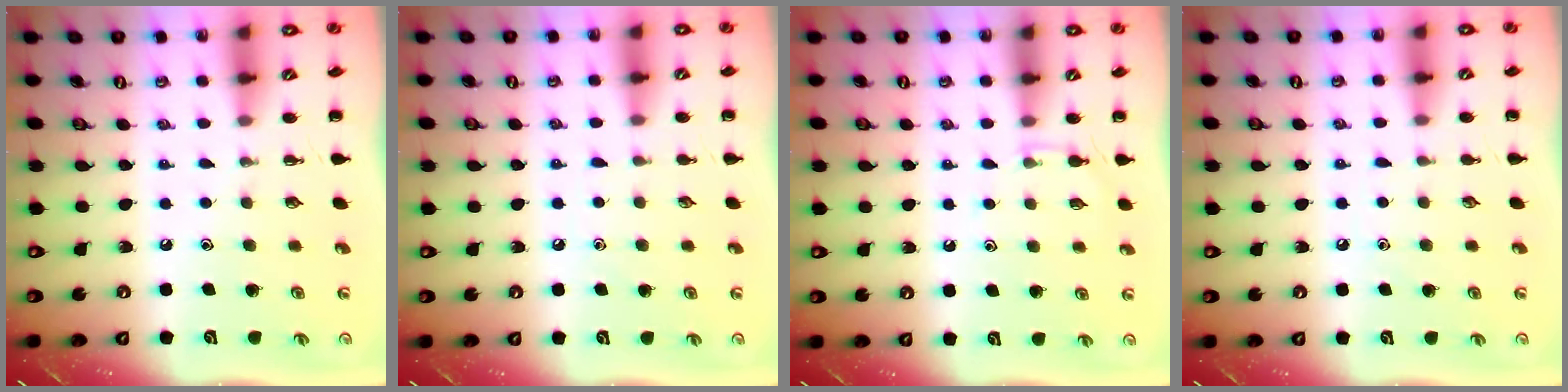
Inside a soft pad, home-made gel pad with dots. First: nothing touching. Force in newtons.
{"total": 3.9, "press": 3.7, "slide": 1.3}
{"total": 3.8, "press": 3.6, "slide": 1.3}
{"total": 3.9, "press": 3.7, "slide": 1.3}